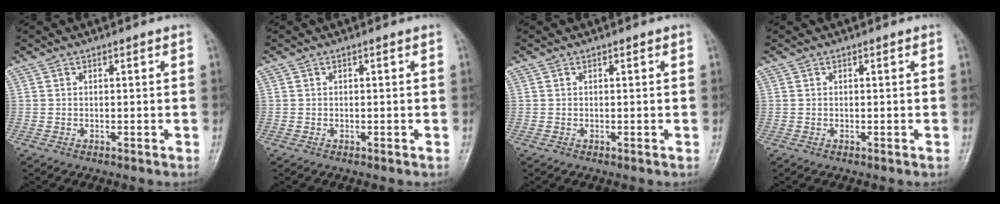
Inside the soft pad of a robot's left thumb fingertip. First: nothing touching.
{"total": 0.0}
{"total": 0.0}
{"total": 0.0}